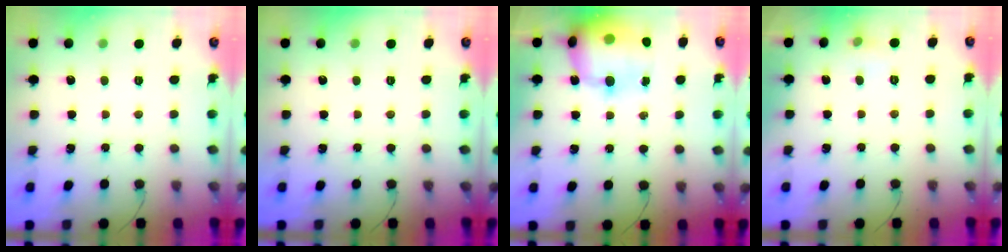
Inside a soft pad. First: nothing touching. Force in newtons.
{"total": 0.0}
{"total": 22.0, "press": 21.6, "slide": 4.2}
{"total": 4.8, "press": 4.5, "slide": 1.4}